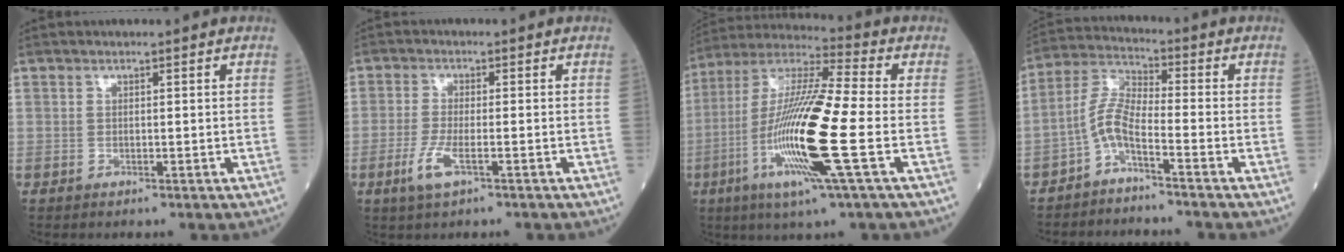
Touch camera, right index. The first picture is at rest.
{"total": 4.4, "force": [-2.1, 0.7, 3.8], "torque": [-0.087, -0.008, -0.042]}
{"total": 18.6, "force": [-4.8, 0.4, 18.0], "torque": [-0.368, -0.017, -0.100]}
{"total": 5.5, "force": [-3.4, 0.7, 4.2], "torque": [-0.098, 0.008, -0.074]}